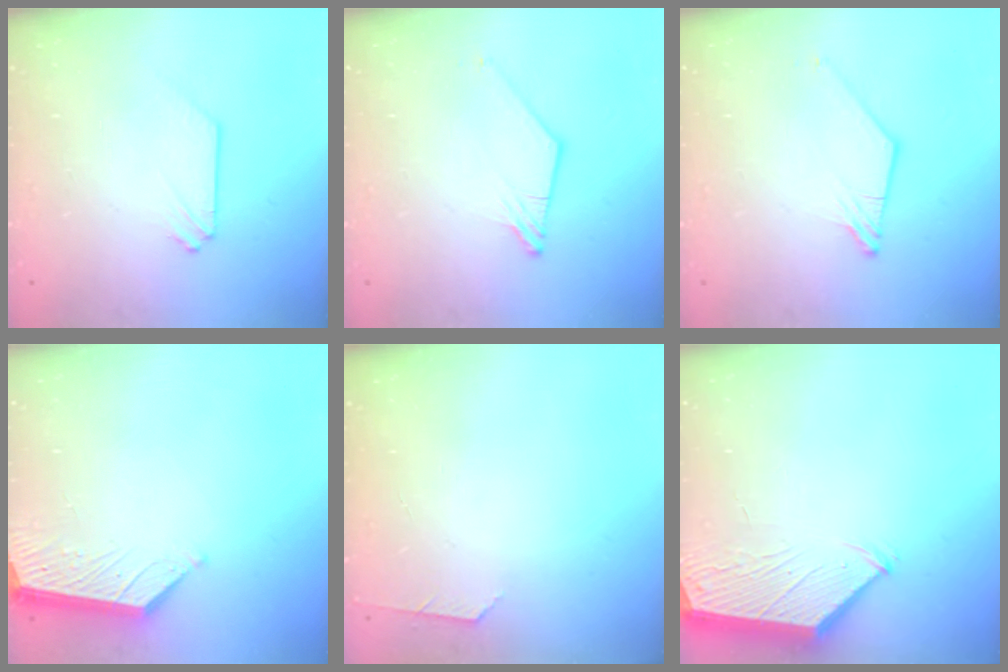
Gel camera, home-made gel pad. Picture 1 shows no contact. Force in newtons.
{"total": 1.3, "press": 1.2, "slide": 0.3}
{"total": 1.3, "press": 1.2, "slide": 0.3}
{"total": 5.3, "press": 5.3, "slide": 0.2}
{"total": 2.6, "press": 2.6, "slide": 0.4}
{"total": 3.2, "press": 3.2, "slide": 0.4}